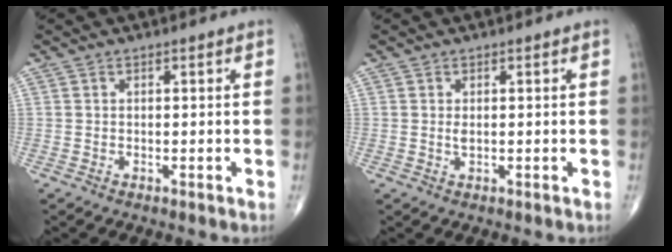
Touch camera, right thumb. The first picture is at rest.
{"total": 0.9, "force": [0.1, 0.4, 0.8], "torque": [-0.017, -0.003, 0.003]}